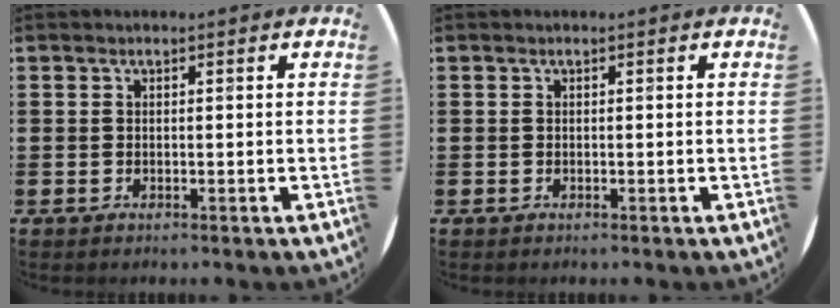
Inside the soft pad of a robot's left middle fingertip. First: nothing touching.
{"total": 0.0}